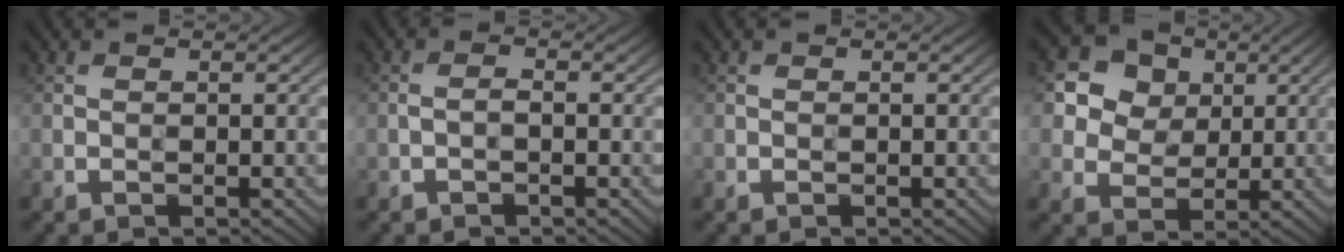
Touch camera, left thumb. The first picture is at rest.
{"total": 1.2, "force": [-0.6, 0.4, 0.9], "torque": [-0.019, 0.004, -0.015]}
{"total": 0.0}
{"total": 10.8, "force": [4.9, 8.6, 4.4], "torque": [-0.139, 0.014, 0.099]}